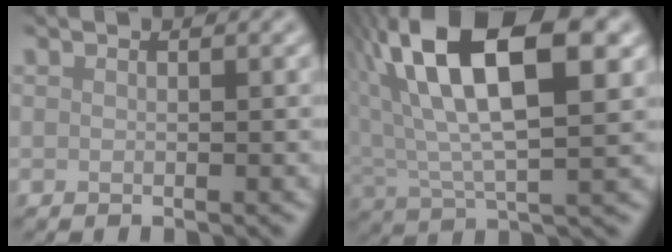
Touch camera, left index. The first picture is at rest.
{"total": 12.6, "force": [5.2, 4.9, 10.3], "torque": [-0.189, 0.023, 0.086]}